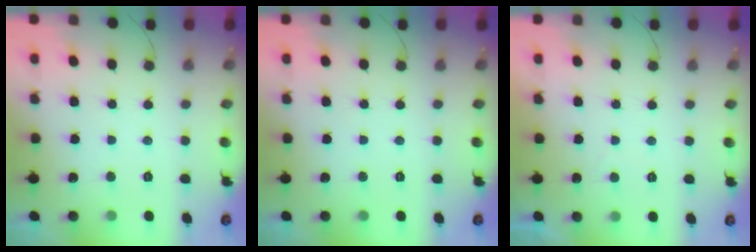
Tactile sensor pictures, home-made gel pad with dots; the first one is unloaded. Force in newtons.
{"total": 0.0}
{"total": 1.4, "press": 1.1, "slide": 0.8}